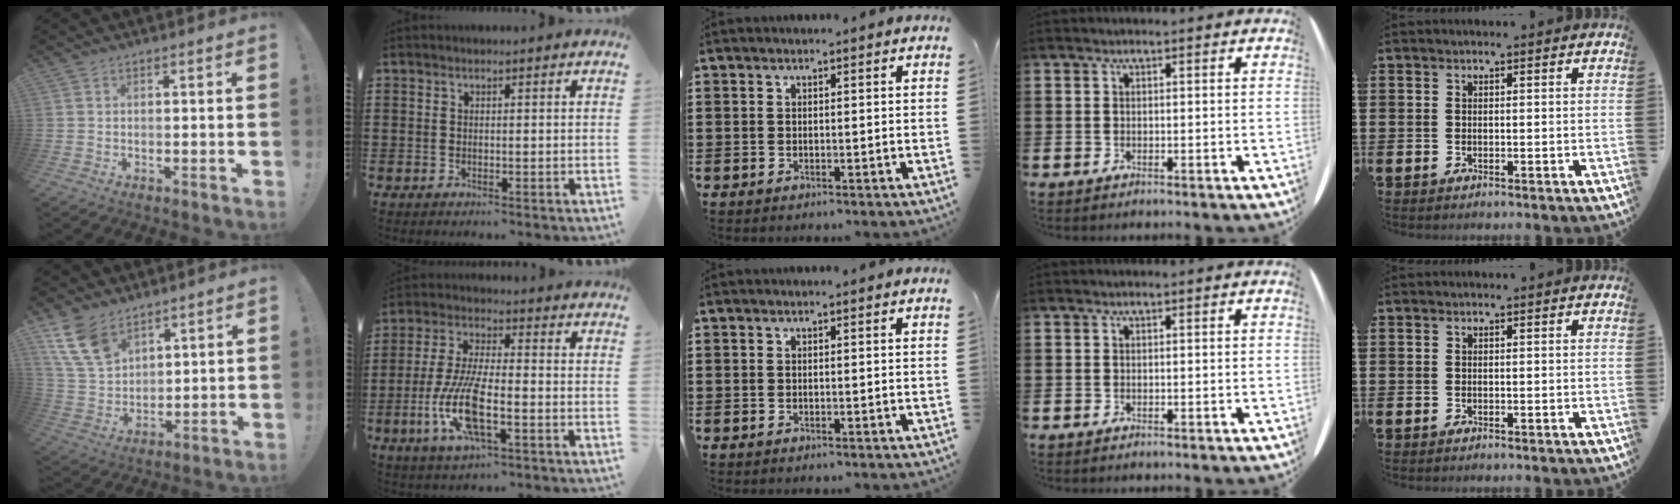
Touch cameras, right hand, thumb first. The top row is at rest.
{"thumb": {"total": 13.3, "force": [8.5, 8.0, 6.3], "torque": [-0.141, -0.038, 0.170]}, "index": {"total": 10.6, "force": [-3.7, 3.1, 9.4], "torque": [-0.214, -0.016, -0.071]}}